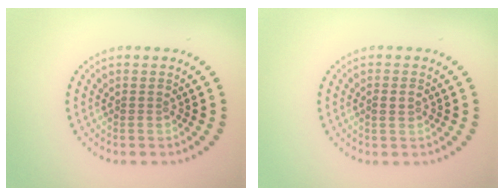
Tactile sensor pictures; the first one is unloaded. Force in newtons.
{"total": 1.0, "press": 1.0, "slide": 0.1}